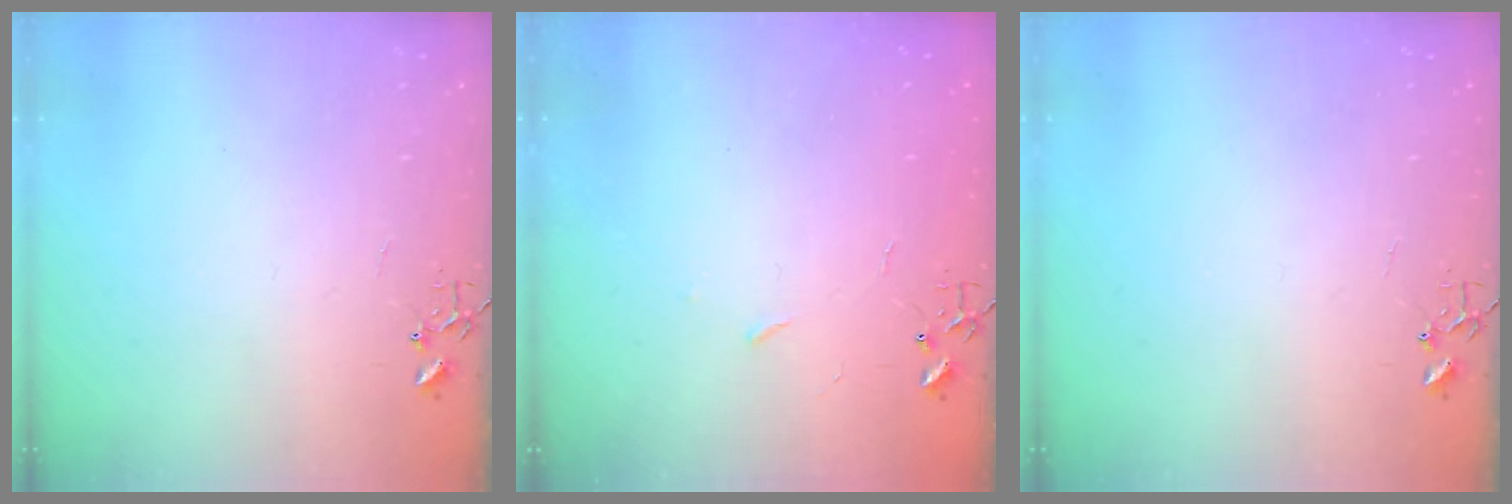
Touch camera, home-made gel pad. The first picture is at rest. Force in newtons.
{"total": 2.5, "press": 2.5, "slide": 0.4}
{"total": 0.0}